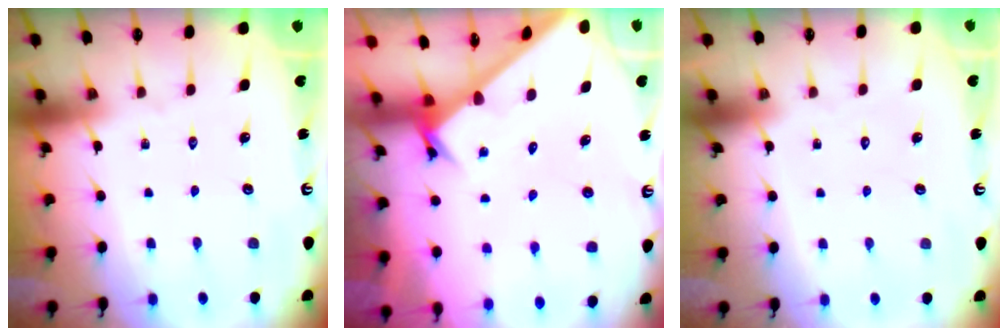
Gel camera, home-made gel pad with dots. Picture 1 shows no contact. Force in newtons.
{"total": 2.4, "press": 2.4, "slide": 0.1}
{"total": 1.6, "press": 1.6, "slide": 0.1}